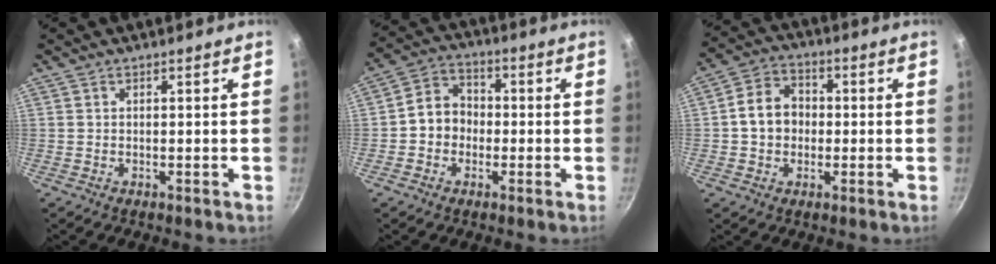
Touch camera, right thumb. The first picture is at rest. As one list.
[{"total": 7.5, "force": [-1.0, 6.4, 3.8], "torque": [-0.033, 0.025, -0.033]}, {"total": 8.4, "force": [-0.2, 6.9, 4.8], "torque": [-0.057, 0.021, -0.018]}]